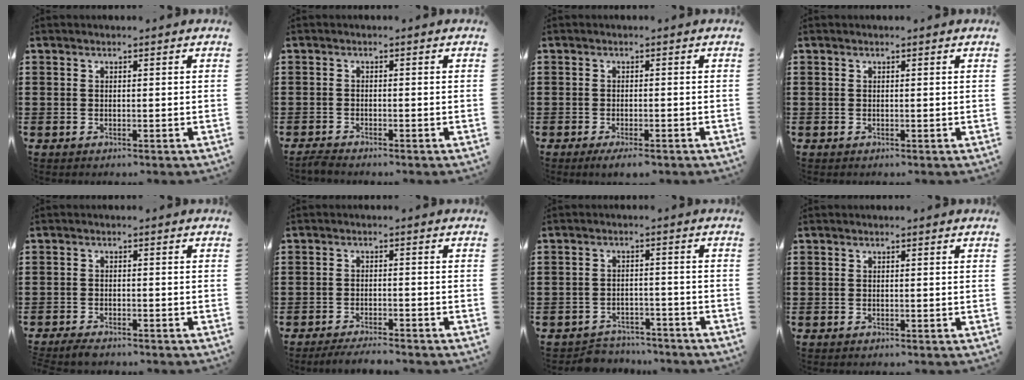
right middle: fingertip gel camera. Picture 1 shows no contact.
{"total": 1.3, "force": [-1.2, 0.1, 0.3], "torque": [-0.007, 0.000, -0.024]}
{"total": 1.8, "force": [-1.2, 0.3, 1.2], "torque": [-0.021, -0.001, -0.022]}
{"total": 0.0}
{"total": 1.6, "force": [-1.5, 0.2, 0.4], "torque": [-0.017, -0.001, -0.033]}
{"total": 2.7, "force": [-2.6, 0.0, 0.7], "torque": [-0.013, 0.002, -0.052]}
{"total": 3.3, "force": [-3.2, 0.7, -0.2], "torque": [-0.006, 0.001, -0.071]}
{"total": 0.0}